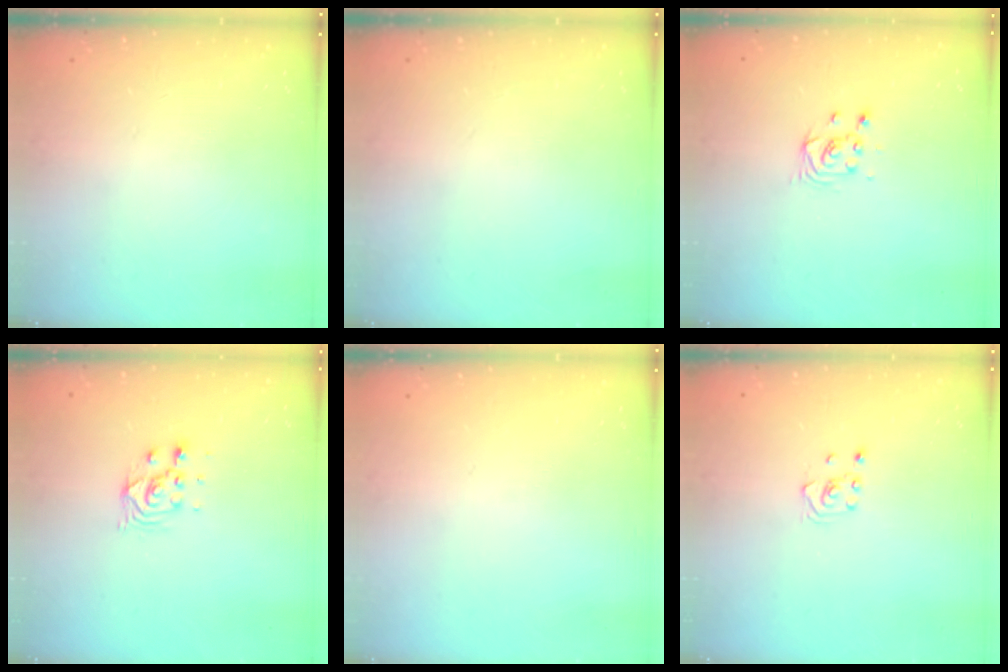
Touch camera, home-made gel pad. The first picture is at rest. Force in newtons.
{"total": 0.0}
{"total": 3.4, "press": 3.4, "slide": 0.3}
{"total": 5.5, "press": 5.5, "slide": 0.3}
{"total": 0.0}
{"total": 2.6, "press": 2.4, "slide": 1.0}